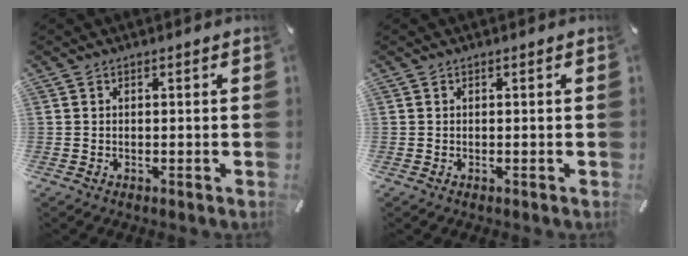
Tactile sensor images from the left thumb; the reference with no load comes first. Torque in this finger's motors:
{"motor_torque": [0.00, 0.01, 0.00, 0.00, 0.00]}